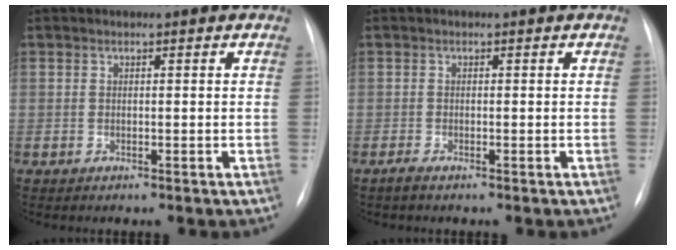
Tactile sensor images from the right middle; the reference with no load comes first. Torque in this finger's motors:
{"motor_torque": [-0.08, 0.00, -0.01, 0.01]}